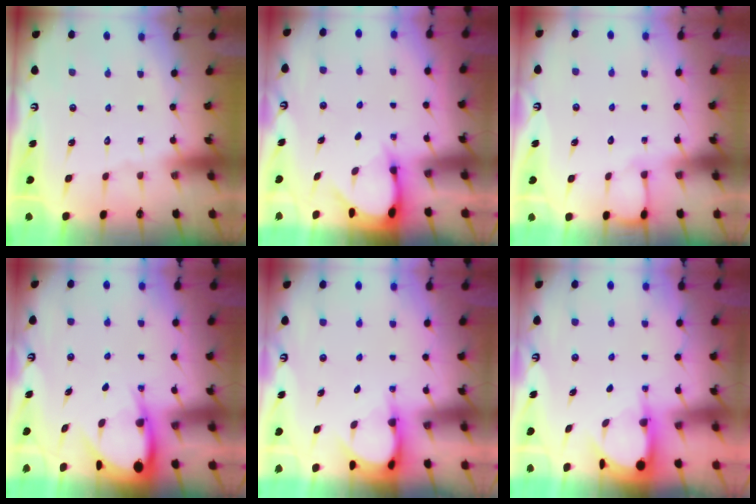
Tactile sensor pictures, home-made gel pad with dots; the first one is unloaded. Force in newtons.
{"total": 3.6, "press": 3.6, "slide": 0.3}
{"total": 3.1, "press": 3.1, "slide": 0.4}
{"total": 7.2, "press": 7.1, "slide": 1.0}
{"total": 3.9, "press": 3.9, "slide": 0.2}
{"total": 4.0, "press": 4.0, "slide": 0.3}